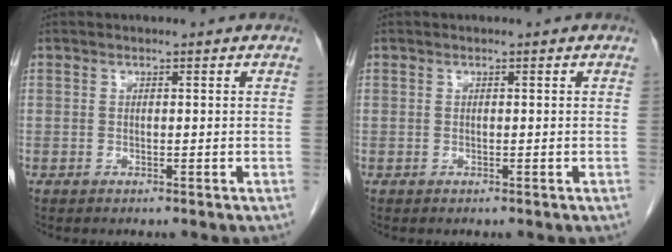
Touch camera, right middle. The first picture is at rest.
{"total": 0.0}